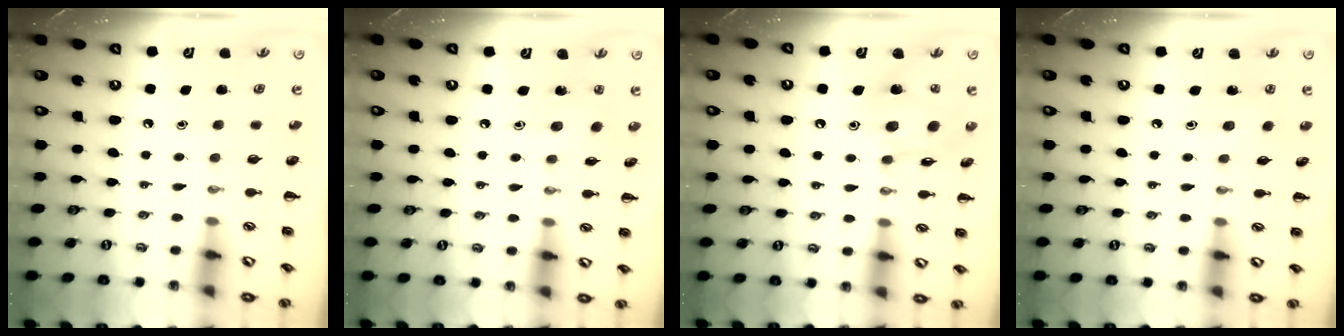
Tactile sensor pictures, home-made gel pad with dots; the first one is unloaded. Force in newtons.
{"total": 4.3, "press": 4.1, "slide": 1.3}
{"total": 13.5, "press": 13.4, "slide": 1.6}
{"total": 2.4, "press": 2.3, "slide": 0.8}